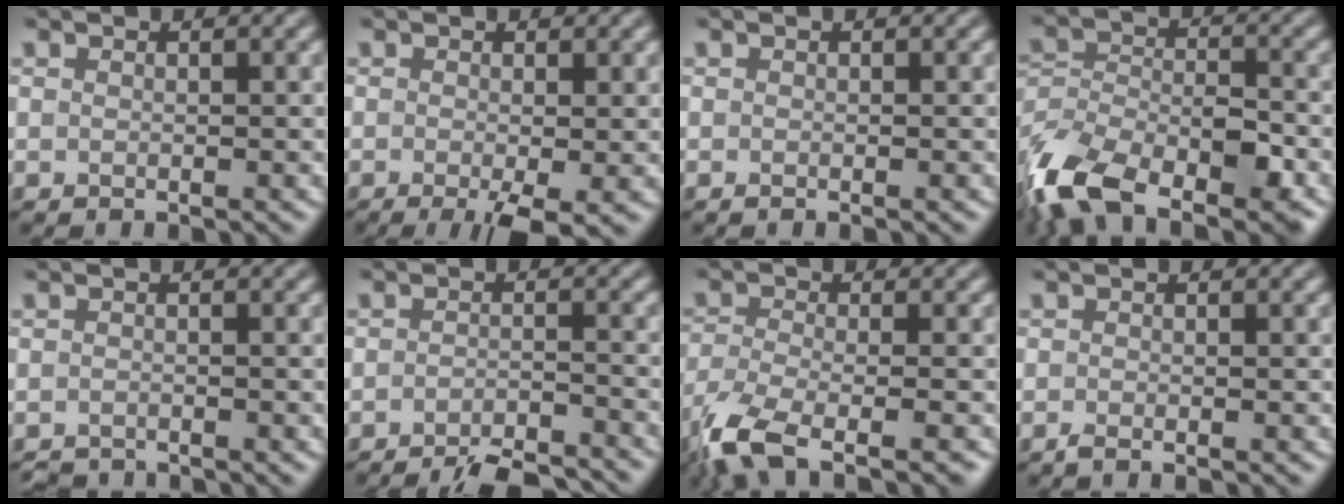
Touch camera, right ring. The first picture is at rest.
{"total": 3.9, "force": [-1.6, 0.9, 3.5], "torque": [-0.062, -0.003, -0.028]}
{"total": 0.0}
{"total": 12.5, "force": [-8.5, 5.7, 7.1], "torque": [-0.140, -0.008, -0.159]}
{"total": 2.1, "force": [-2.1, 0.3, 0.2], "torque": [-0.003, -0.005, -0.042]}
{"total": 5.8, "force": [-5.1, 0.6, 2.5], "torque": [-0.044, -0.001, -0.080]}
{"total": 9.3, "force": [-6.7, 2.8, 5.9], "torque": [-0.132, -0.030, -0.128]}
{"total": 0.7, "force": [-0.6, -0.1, 0.4], "torque": [-0.010, 0.000, -0.015]}